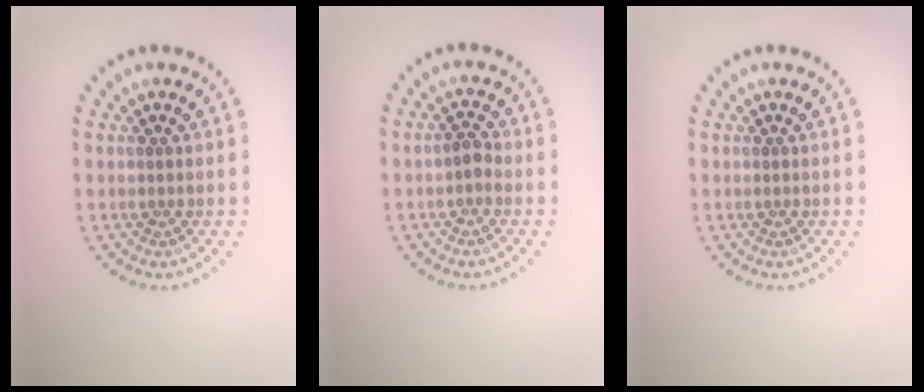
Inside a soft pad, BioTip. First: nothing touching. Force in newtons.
{"total": 1.1, "press": 1.0, "slide": 0.5}
{"total": 0.0}